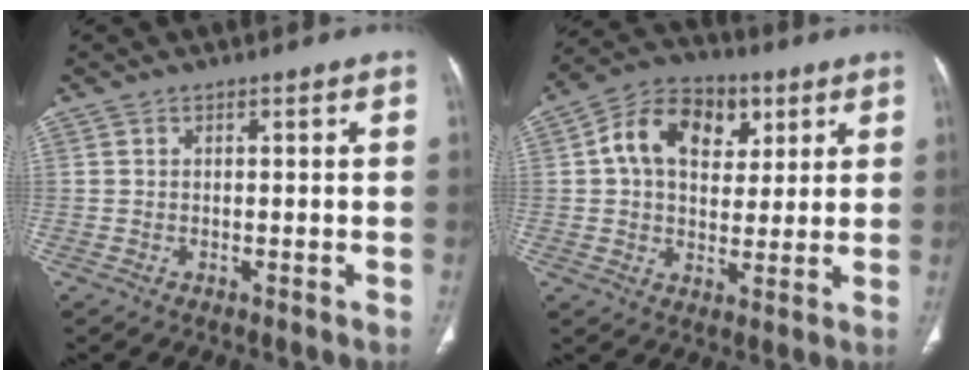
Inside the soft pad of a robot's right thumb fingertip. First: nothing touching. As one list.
[{"total": 14.2, "force": [4.6, 10.0, 9.0], "torque": [-0.117, 0.004, 0.069]}]